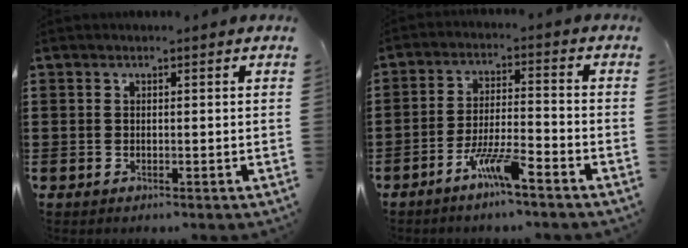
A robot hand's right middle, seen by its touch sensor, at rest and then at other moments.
{"total": 6.9, "force": [-4.8, 0.6, 4.8], "torque": [-0.110, -0.008, -0.096]}